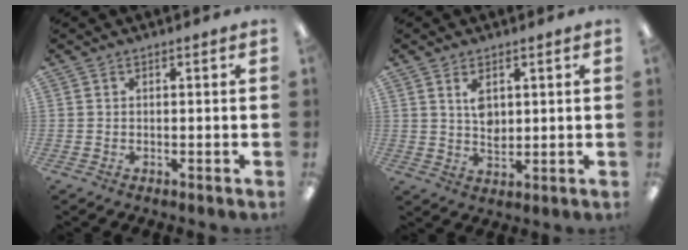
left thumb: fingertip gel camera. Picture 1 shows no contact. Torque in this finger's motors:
{"motor_torque": [-0.04, -0.18, 0.00, -0.23, 0.00]}